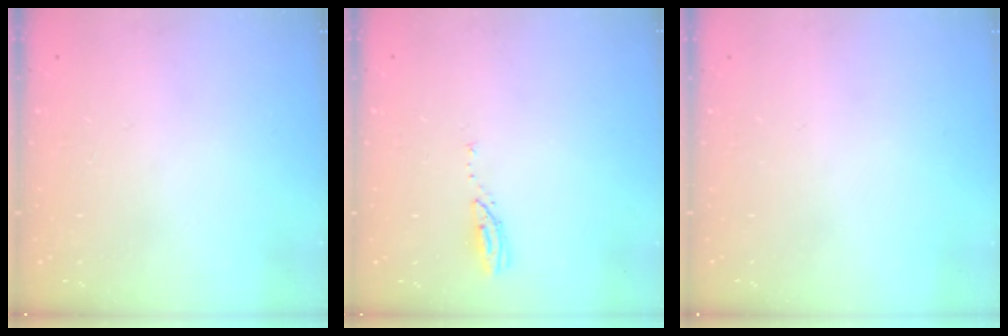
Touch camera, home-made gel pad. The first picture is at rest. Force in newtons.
{"total": 2.9, "press": 2.9, "slide": 0.3}
{"total": 0.0}